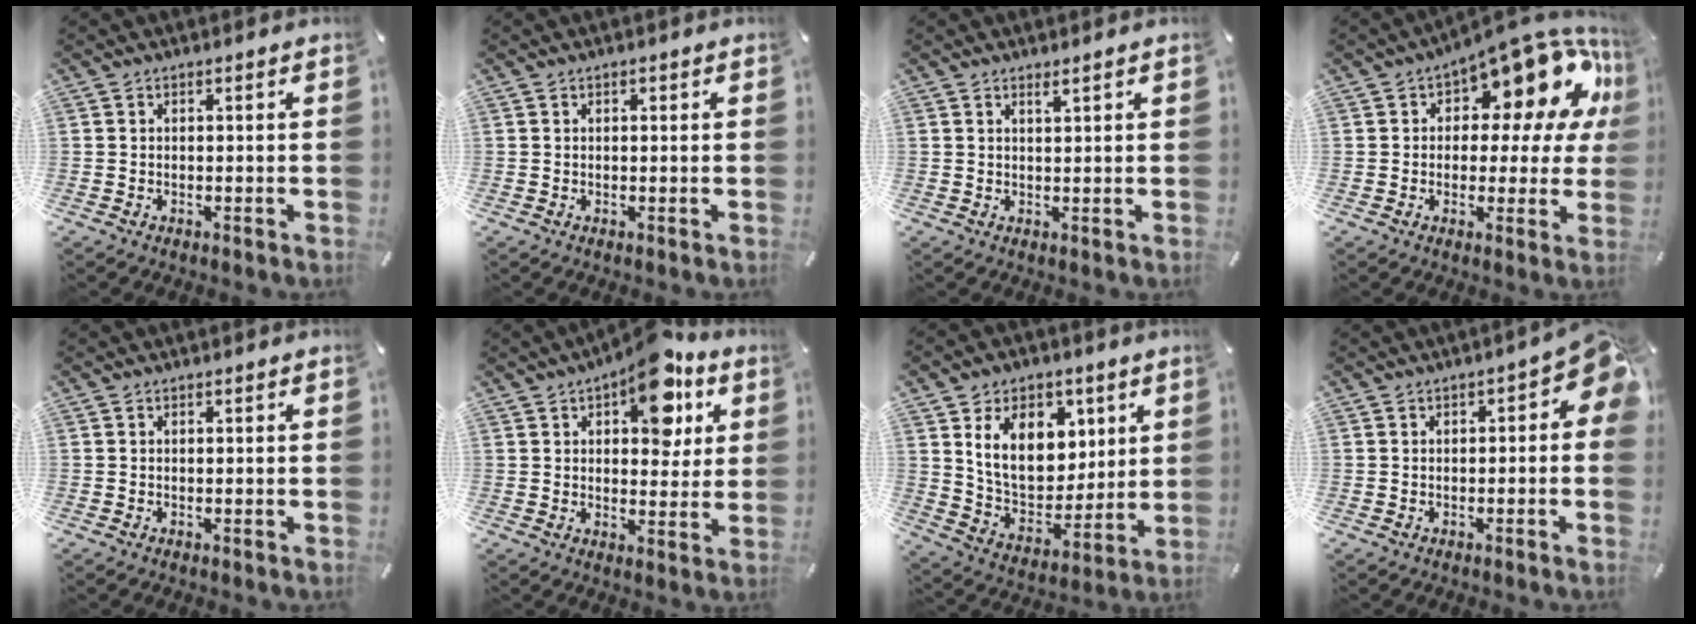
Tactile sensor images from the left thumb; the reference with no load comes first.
{"total": 0.6, "force": [0.2, 0.4, 0.3], "torque": [-0.007, 0.002, 0.003]}
{"total": 1.5, "force": [1.2, 0.1, 0.8], "torque": [-0.016, -0.002, 0.022]}
{"total": 17.5, "force": [10.0, 8.4, 11.7], "torque": [-0.147, -0.081, 0.166]}
{"total": 0.0}
{"total": 13.9, "force": [7.4, 7.0, 9.4], "torque": [-0.122, -0.031, 0.126]}
{"total": 15.4, "force": [6.2, 11.3, 8.4], "torque": [-0.145, -0.022, 0.118]}
{"total": 5.1, "force": [0.3, 2.6, 4.4], "torque": [-0.057, 0.001, 0.002]}